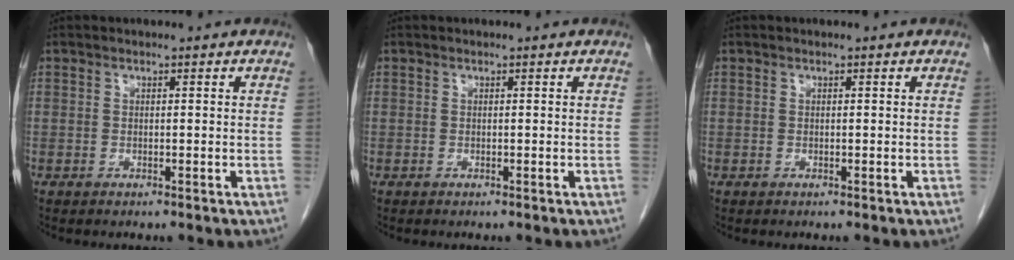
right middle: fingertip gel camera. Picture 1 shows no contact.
{"total": 0.0}
{"total": 0.0}